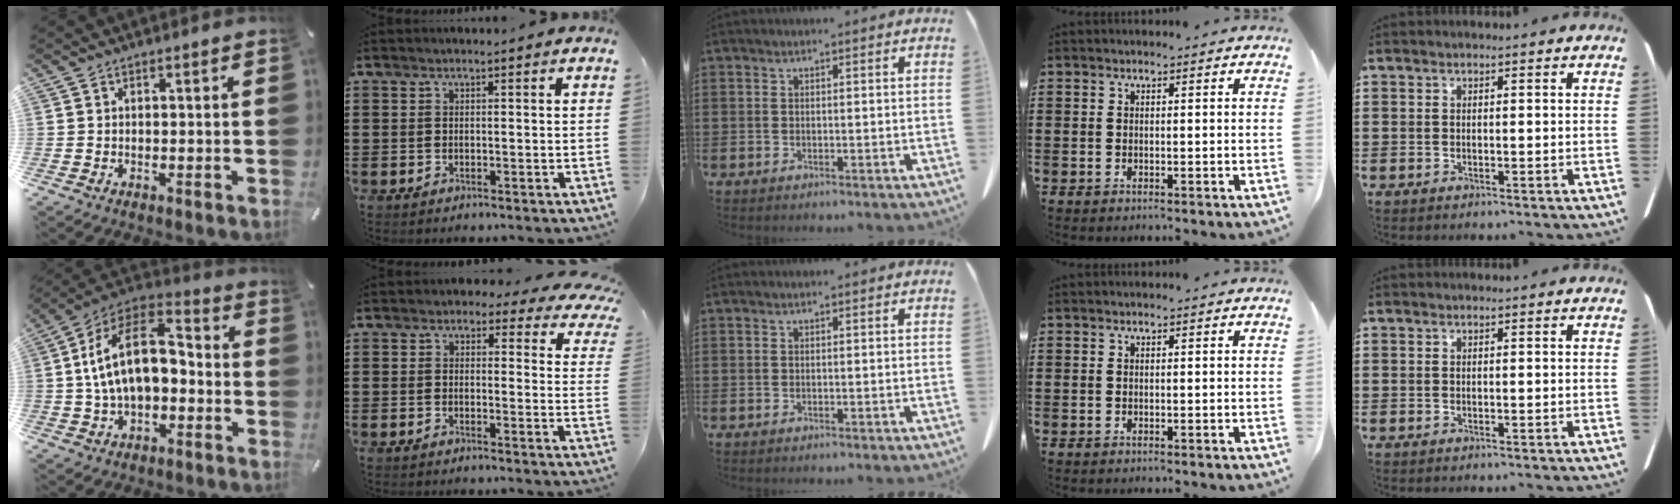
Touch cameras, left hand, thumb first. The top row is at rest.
{"thumb": {"total": 15.9, "force": [0.6, 10.0, 12.3], "torque": [-0.245, 0.009, 0.006]}, "index": {"total": 2.9, "force": [2.3, 1.3, 1.2], "torque": [-0.022, -0.010, 0.038]}}